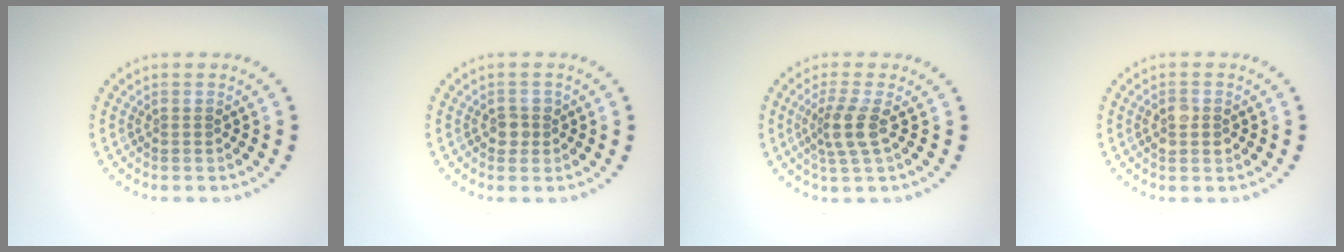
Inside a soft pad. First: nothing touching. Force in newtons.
{"total": 1.4, "press": 1.2, "slide": 0.6}
{"total": 2.8, "press": 2.1, "slide": 1.8}
{"total": 2.1, "press": 2.1, "slide": 0.0}